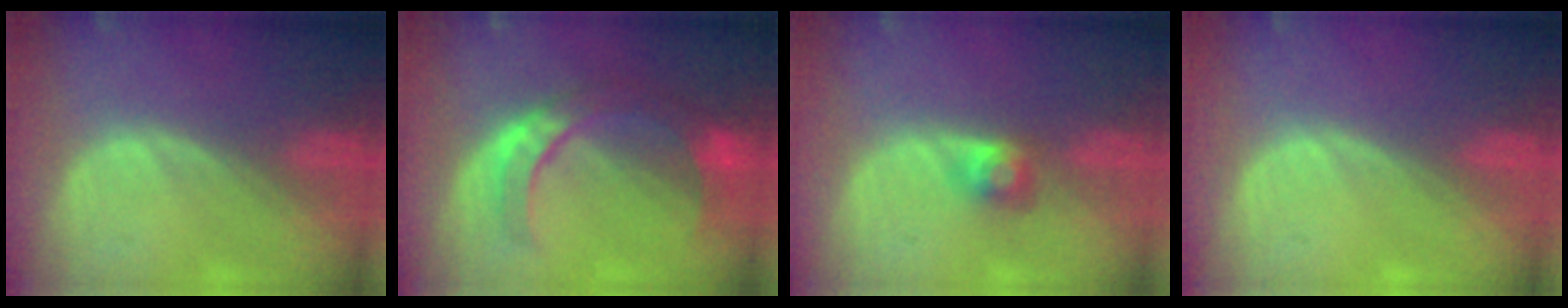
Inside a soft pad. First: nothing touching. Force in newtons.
{"total": 8.3, "press": 7.7, "slide": 3.3}
{"total": 2.7, "press": 2.5, "slide": 1.0}
{"total": 0.0}